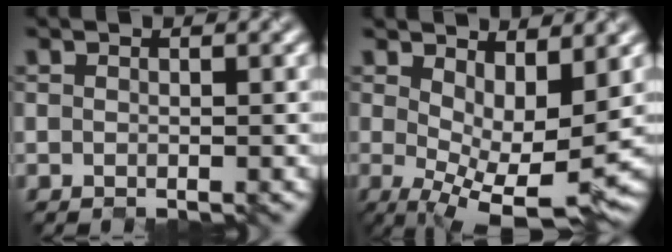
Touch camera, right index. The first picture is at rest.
{"total": 7.6, "force": [0.8, 2.8, 7.0], "torque": [-0.120, -0.019, 0.017]}